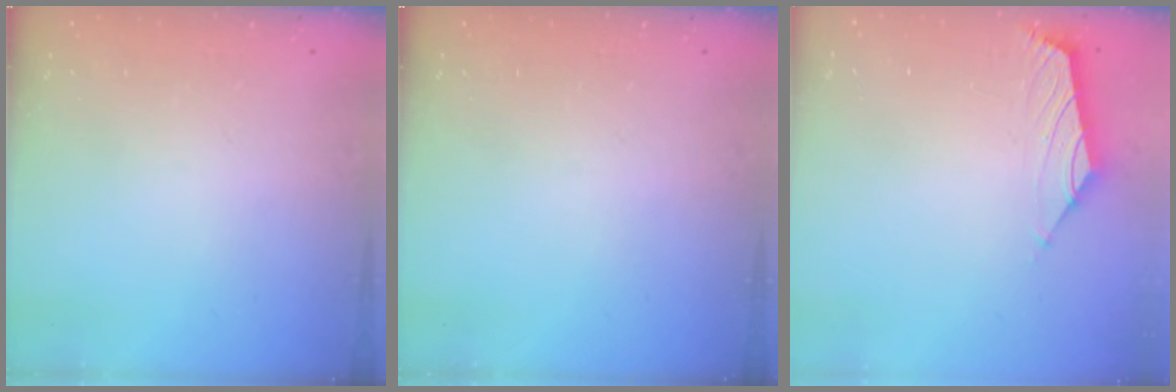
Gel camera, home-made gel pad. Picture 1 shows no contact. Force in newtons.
{"total": 0.0}
{"total": 1.7, "press": 1.6, "slide": 0.7}